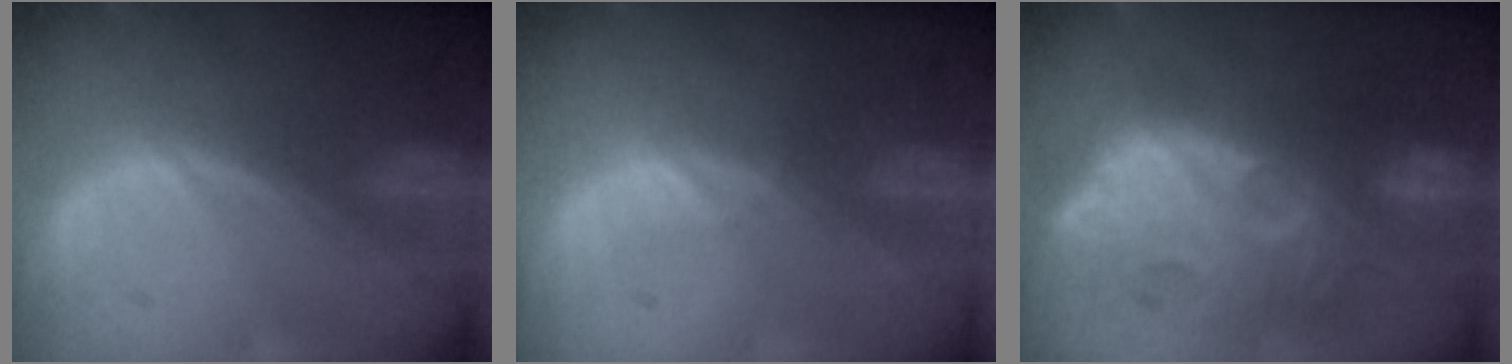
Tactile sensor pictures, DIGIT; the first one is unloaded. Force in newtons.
{"total": 0.6, "press": 0.6, "slide": 0.1}
{"total": 12.6, "press": 12.1, "slide": 3.6}